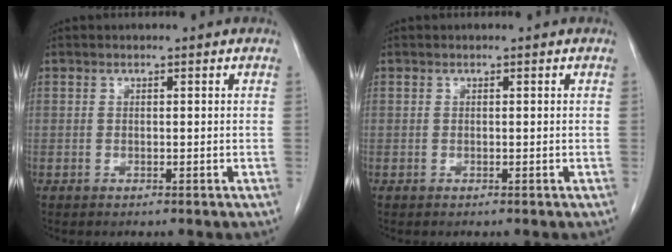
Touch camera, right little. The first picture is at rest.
{"total": 0.0}